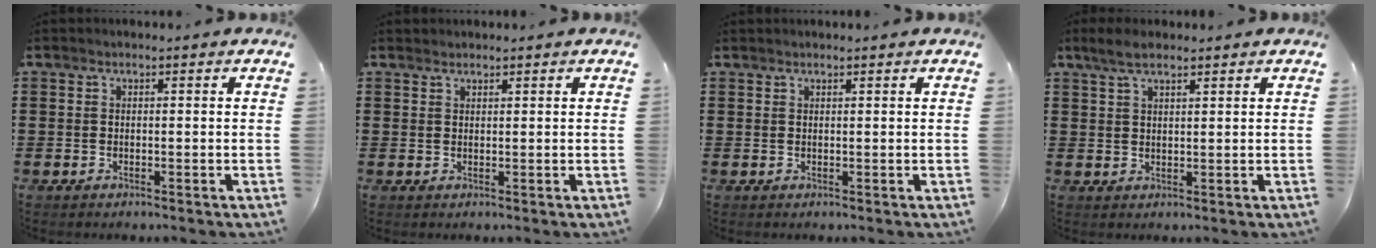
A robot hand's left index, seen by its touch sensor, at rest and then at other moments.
{"total": 1.0, "force": [1.0, 0.3, 0.0], "torque": [-0.002, 0.001, 0.020]}
{"total": 0.5, "force": [0.5, 0.1, 0.0], "torque": [-0.003, 0.000, 0.011]}
{"total": 3.6, "force": [2.5, 1.2, 2.3], "torque": [-0.050, 0.005, 0.047]}